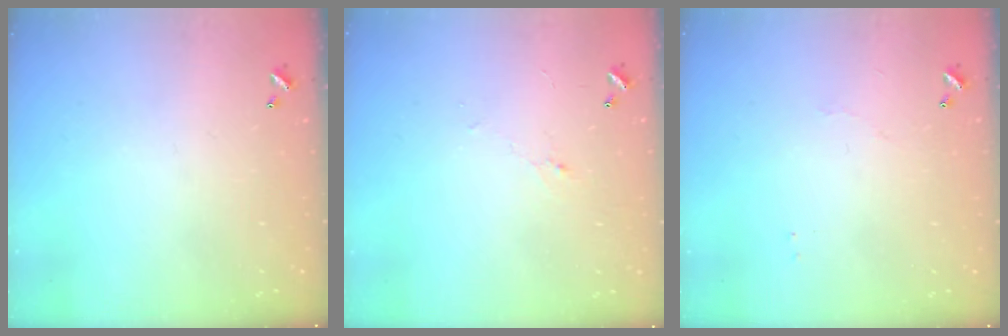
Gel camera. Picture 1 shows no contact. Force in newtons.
{"total": 0.6, "press": 0.2, "slide": 0.5}
{"total": 1.6, "press": 1.5, "slide": 0.5}